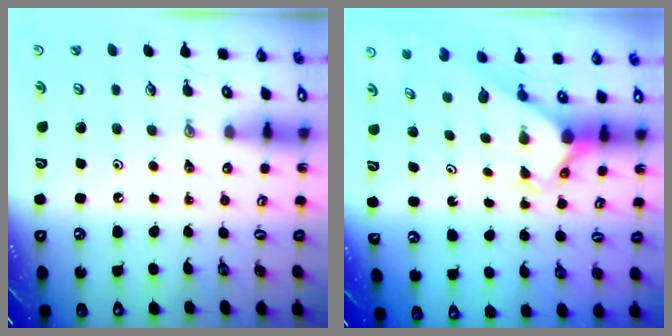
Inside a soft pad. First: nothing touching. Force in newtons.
{"total": 2.7, "press": 2.7, "slide": 0.2}